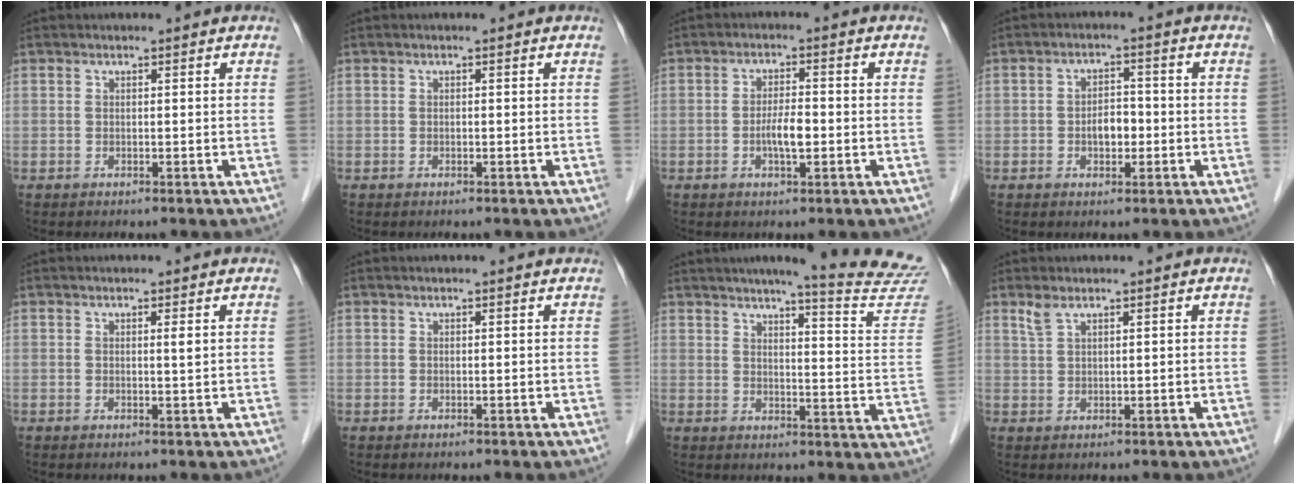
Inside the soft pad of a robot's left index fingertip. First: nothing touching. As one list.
[{"total": 0.0}, {"total": 3.7, "force": [-1.0, 0.9, 3.4], "torque": [-0.065, -0.001, -0.017]}, {"total": 3.5, "force": [-0.9, 2.0, 2.7], "torque": [-0.045, 0.007, -0.015]}, {"total": 0.8, "force": [0.3, -0.1, 0.7], "torque": [-0.015, -0.002, 0.006]}, {"total": 1.0, "force": [0.9, 0.0, 0.3], "torque": [-0.010, 0.008, 0.009]}, {"total": 17.4, "force": [16.2, -0.6, 6.3], "torque": [-0.077, -0.093, 0.173]}, {"total": 1.8, "force": [1.4, 0.3, 1.1], "torque": [-0.030, 0.009, 0.033]}]